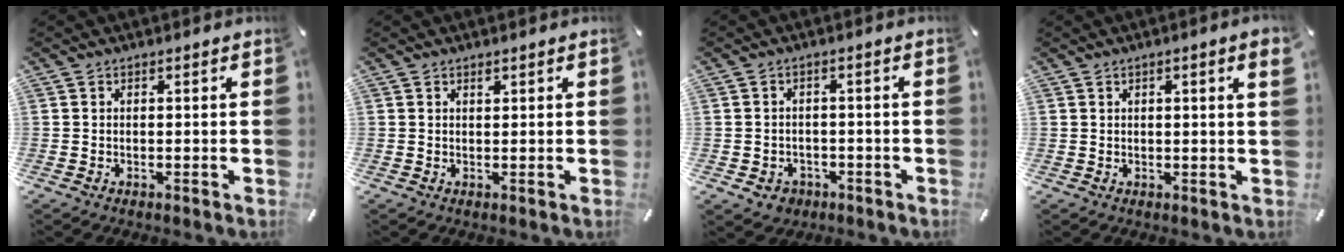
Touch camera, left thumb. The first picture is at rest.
{"total": 0.7, "force": [0.5, 0.4, 0.3], "torque": [-0.005, -0.001, 0.010]}
{"total": 3.9, "force": [-1.7, 3.3, 1.2], "torque": [-0.010, 0.007, -0.032]}
{"total": 2.8, "force": [1.0, 0.3, 2.6], "torque": [-0.049, 0.002, 0.015]}